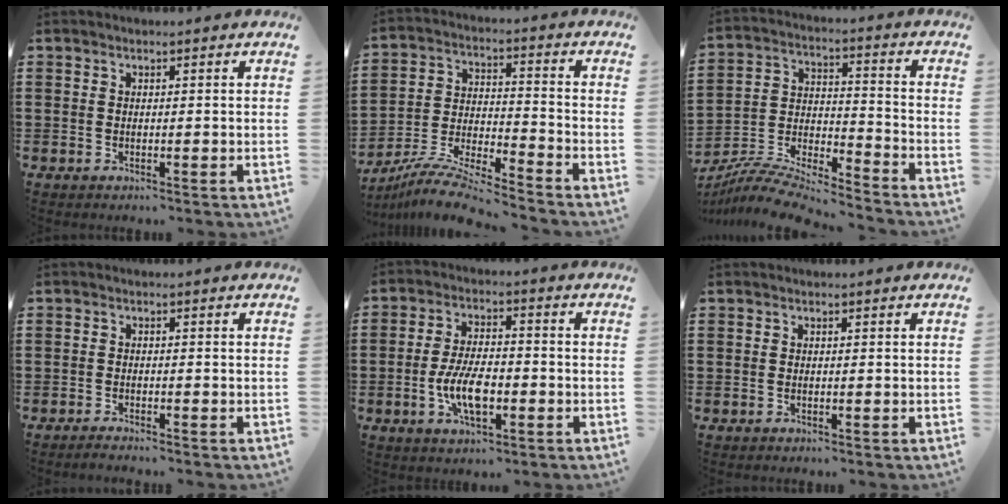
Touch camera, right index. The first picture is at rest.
{"total": 9.2, "force": [-8.8, -0.1, 2.9], "torque": [-0.064, 0.003, -0.174]}
{"total": 8.2, "force": [-7.9, 0.6, 2.2], "torque": [-0.053, -0.002, -0.162]}
{"total": 0.9, "force": [-0.9, -0.1, 0.1], "torque": [-0.005, -0.001, -0.018]}
{"total": 7.7, "force": [-2.2, 3.3, 6.6], "torque": [-0.151, -0.004, -0.047]}
{"total": 0.0}